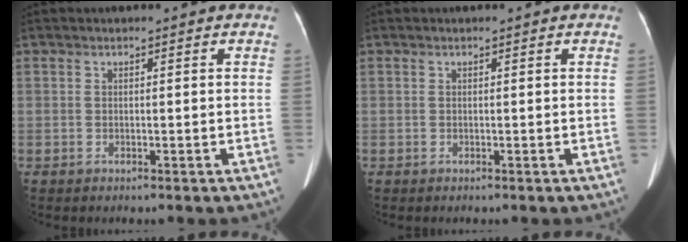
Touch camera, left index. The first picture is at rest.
{"total": 0.0}